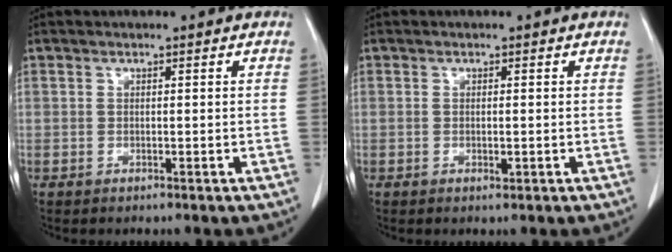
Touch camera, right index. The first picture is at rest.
{"total": 1.0, "force": [-0.1, 0.3, 0.9], "torque": [-0.016, -0.003, 0.000]}